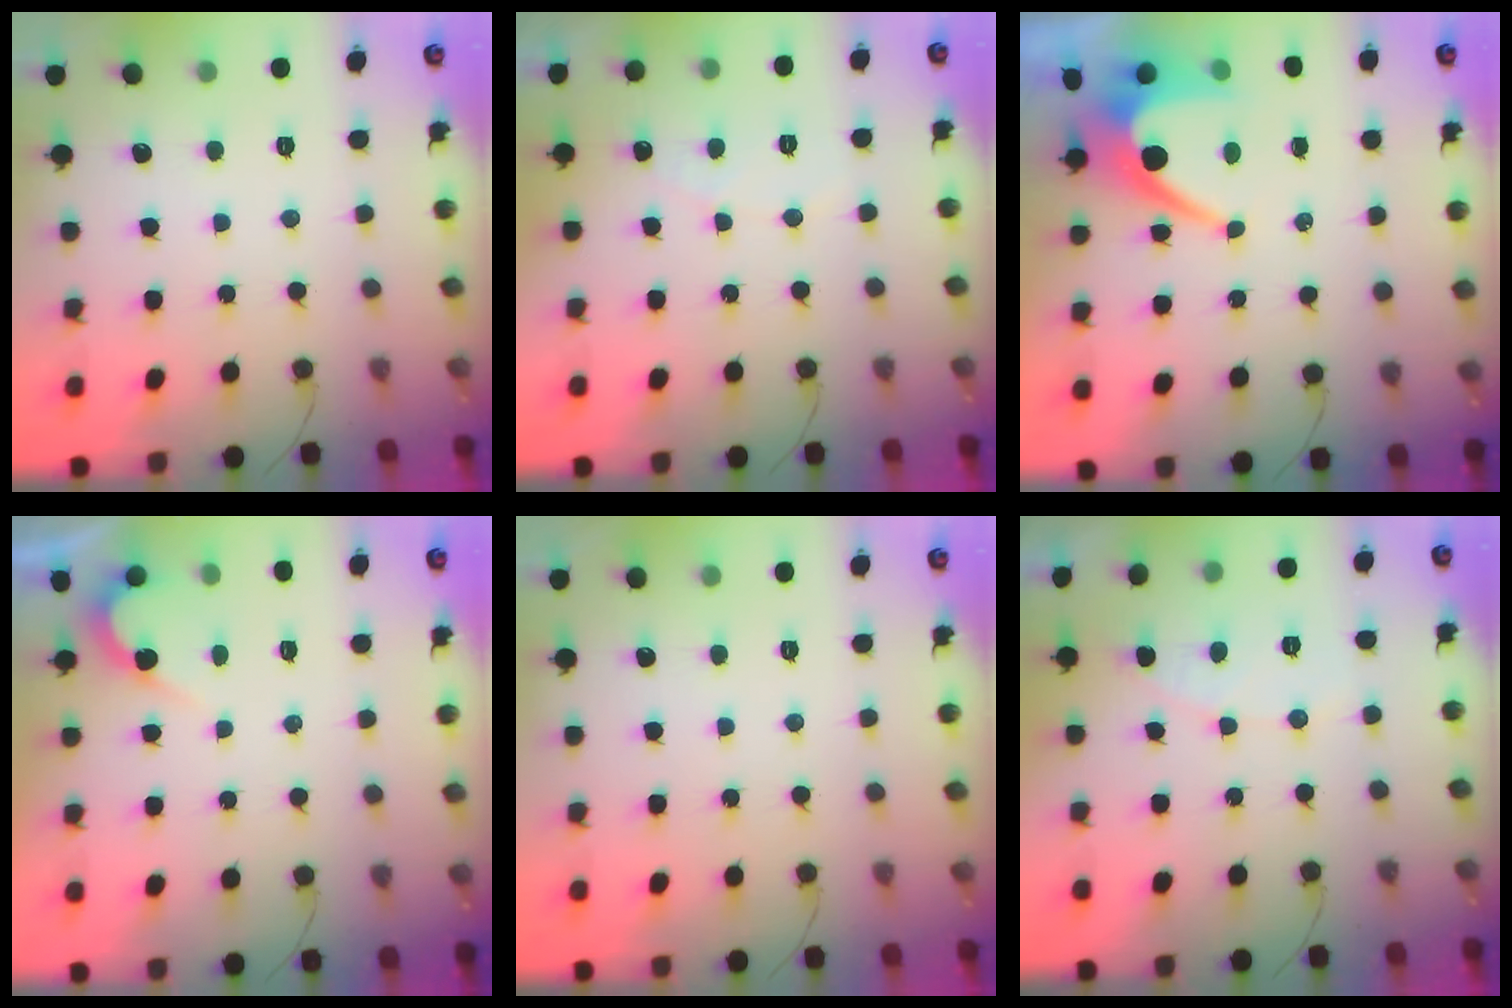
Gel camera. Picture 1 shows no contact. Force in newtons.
{"total": 2.8, "press": 2.8, "slide": 0.2}
{"total": 8.7, "press": 8.6, "slide": 0.6}
{"total": 2.7, "press": 2.7, "slide": 0.2}
{"total": 0.0}
{"total": 4.9, "press": 4.9, "slide": 0.3}